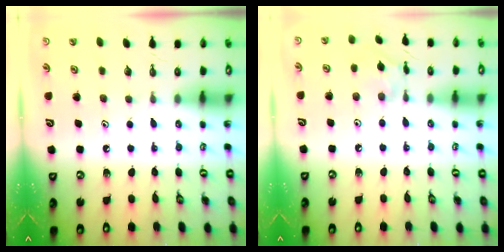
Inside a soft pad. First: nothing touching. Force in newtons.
{"total": 6.0, "press": 5.9, "slide": 0.6}